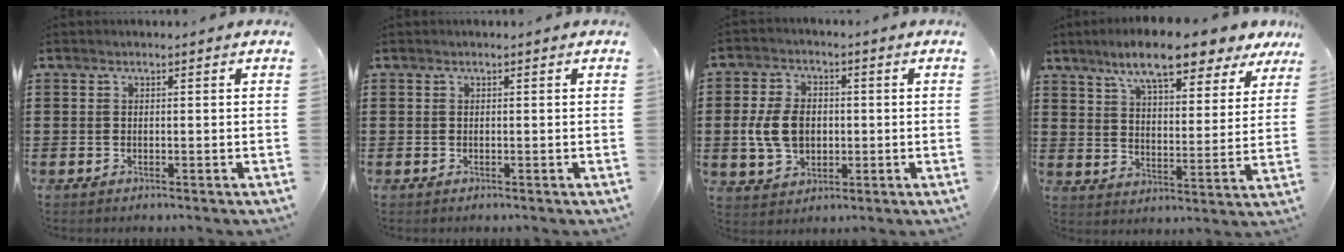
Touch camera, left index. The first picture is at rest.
{"total": 0.0}
{"total": 7.2, "force": [-0.3, 5.2, 5.0], "torque": [-0.113, 0.006, -0.011]}
{"total": 10.2, "force": [8.3, 1.7, 5.8], "torque": [-0.122, -0.026, 0.142]}